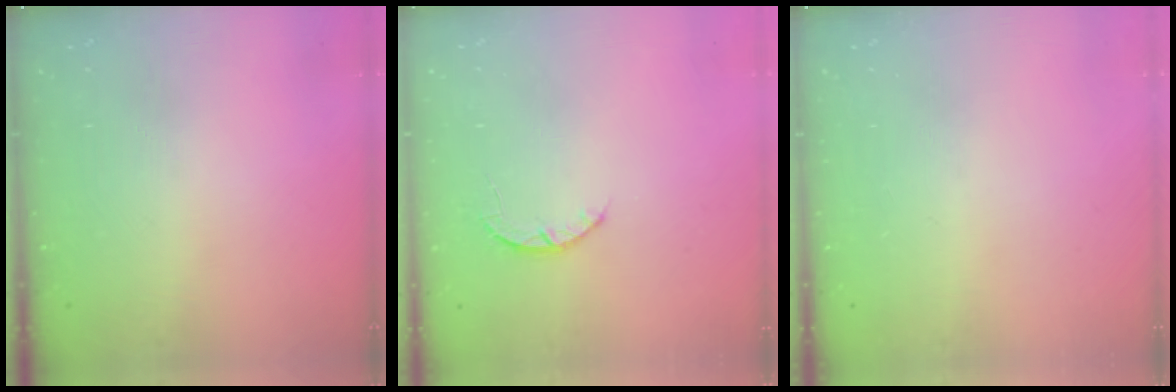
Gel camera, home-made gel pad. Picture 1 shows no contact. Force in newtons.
{"total": 2.6, "press": 2.5, "slide": 0.4}
{"total": 0.0}